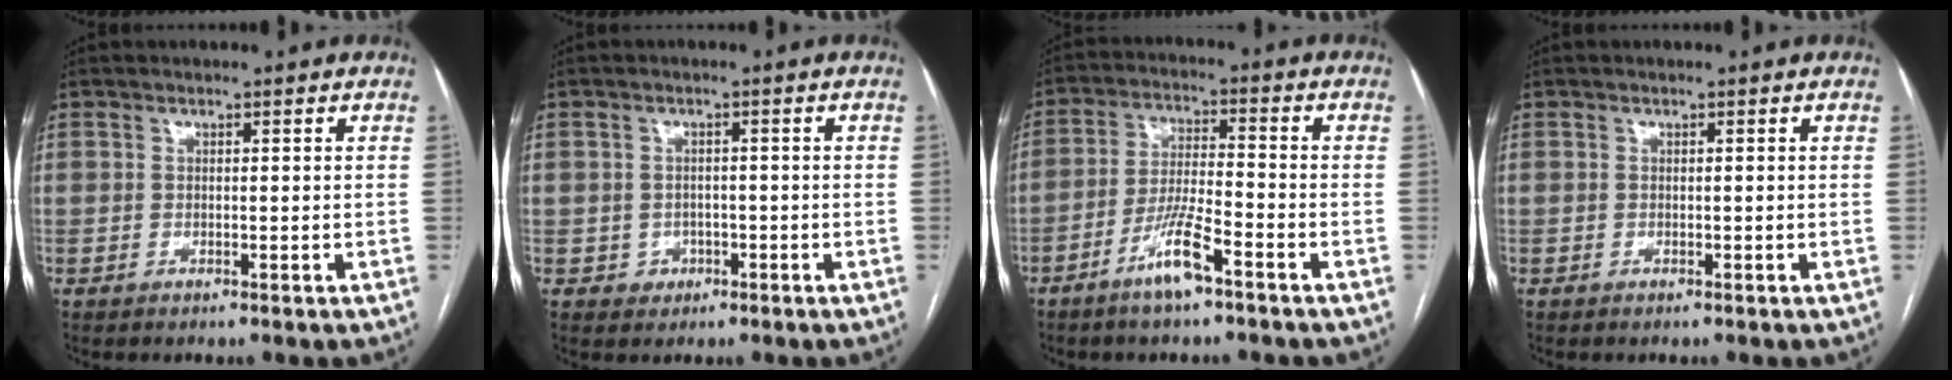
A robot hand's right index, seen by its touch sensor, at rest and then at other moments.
{"total": 2.6, "force": [-0.9, 2.4, 0.3], "torque": [0.006, 0.011, -0.008]}
{"total": 7.6, "force": [-4.8, 0.7, 5.9], "torque": [-0.118, -0.003, -0.089]}
{"total": 0.0}